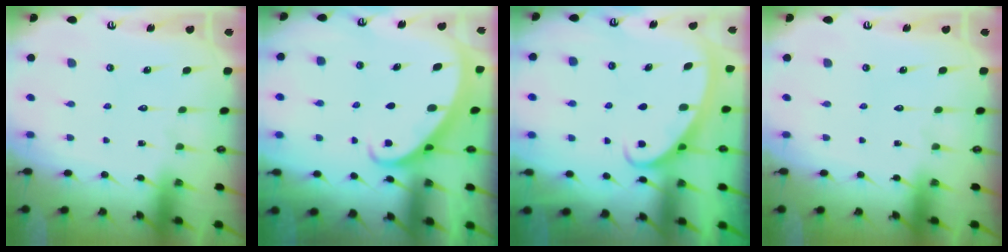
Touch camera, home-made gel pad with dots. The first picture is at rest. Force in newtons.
{"total": 2.3, "press": 2.3, "slide": 0.3}
{"total": 2.7, "press": 2.7, "slide": 0.4}
{"total": 0.0}